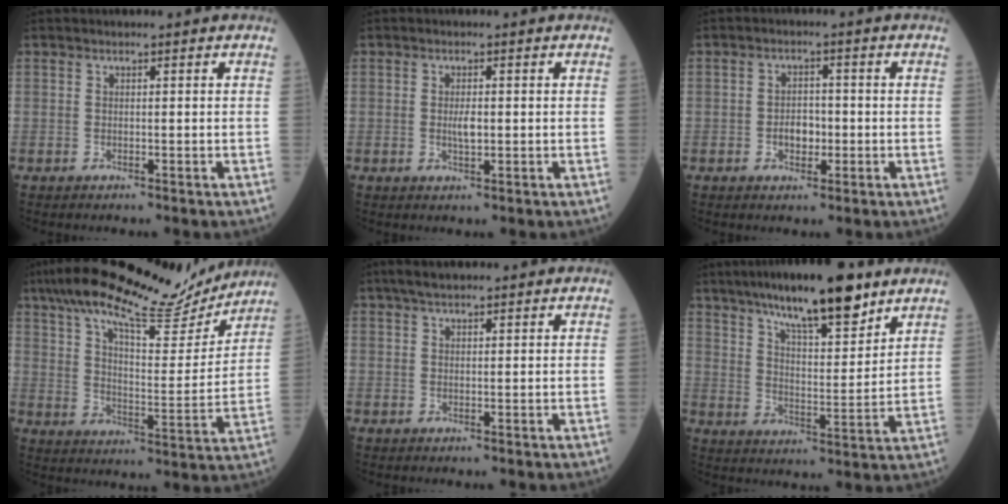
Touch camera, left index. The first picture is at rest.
{"total": 2.2, "force": [-0.1, 0.7, 2.1], "torque": [-0.043, -0.002, 0.001]}
{"total": 3.4, "force": [-0.9, 2.2, 2.5], "torque": [-0.041, 0.005, -0.014]}
{"total": 21.7, "force": [18.2, 4.3, 11.0], "torque": [-0.186, 0.015, 0.268]}
{"total": 4.1, "force": [3.2, 1.0, 2.3], "torque": [-0.043, 0.027, 0.056]}
{"total": 14.6, "force": [10.6, 2.8, 9.6], "torque": [-0.157, 0.005, 0.176]}